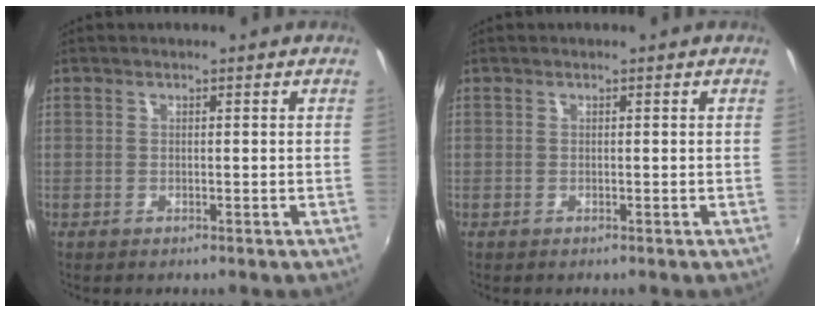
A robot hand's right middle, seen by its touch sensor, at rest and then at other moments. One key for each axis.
{"total": 0.0}